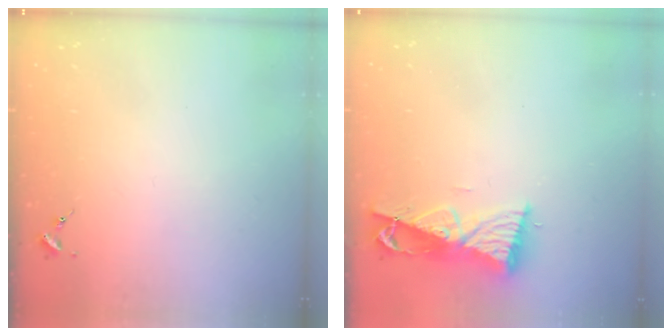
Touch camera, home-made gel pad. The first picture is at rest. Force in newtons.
{"total": 8.5, "press": 8.4, "slide": 1.0}